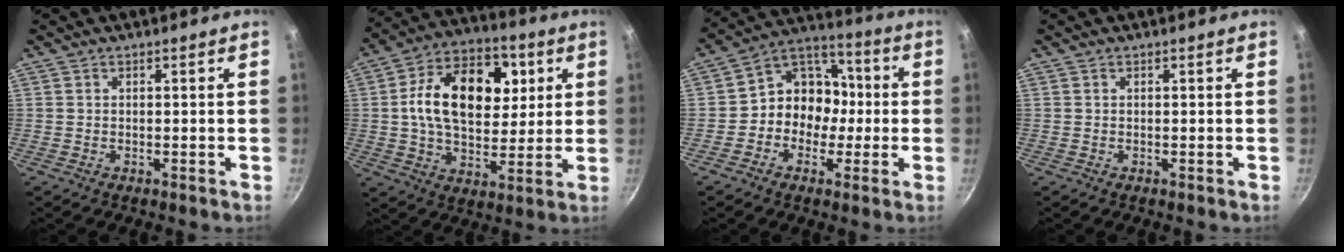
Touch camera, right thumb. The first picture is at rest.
{"total": 19.6, "force": [4.0, 12.6, 14.6], "torque": [-0.210, 0.007, 0.065]}
{"total": 12.5, "force": [-1.4, 10.2, 7.1], "torque": [-0.063, 0.042, -0.038]}
{"total": 0.0}